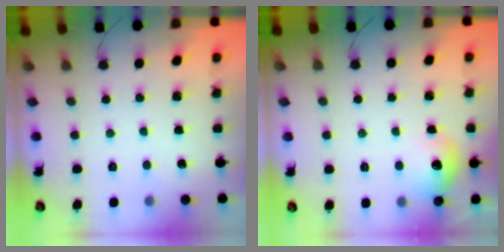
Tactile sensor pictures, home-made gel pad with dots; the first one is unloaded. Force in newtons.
{"total": 8.9, "press": 8.8, "slide": 1.3}